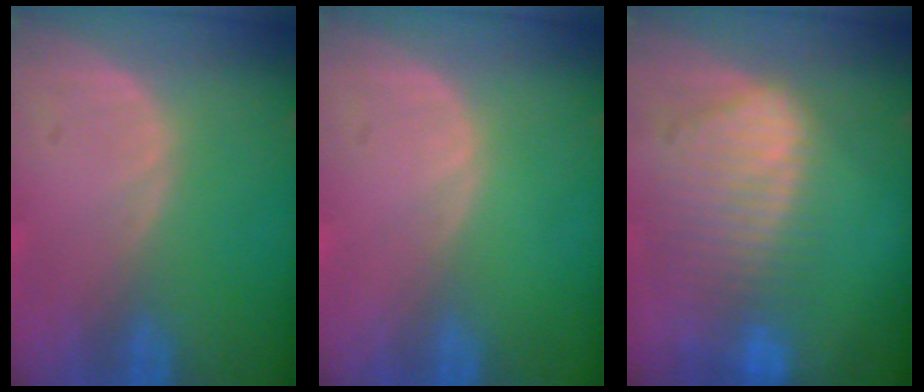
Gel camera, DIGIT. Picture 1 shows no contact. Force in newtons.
{"total": 0.0}
{"total": 10.1, "press": 8.5, "slide": 5.4}